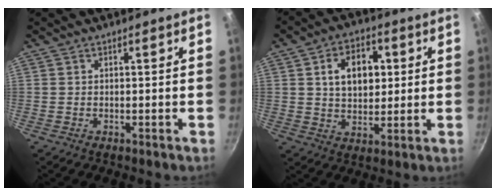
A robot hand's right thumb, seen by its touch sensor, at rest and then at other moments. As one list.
[{"total": 11.2, "force": [2.5, 7.7, 7.7], "torque": [-0.090, 0.002, 0.038]}]